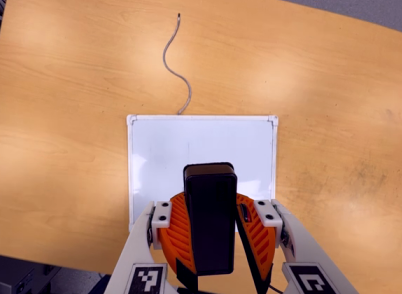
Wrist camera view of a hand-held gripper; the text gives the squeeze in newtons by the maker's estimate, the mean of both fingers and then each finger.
{"total": 9.3, "left": 10.1, "right": 8.6}